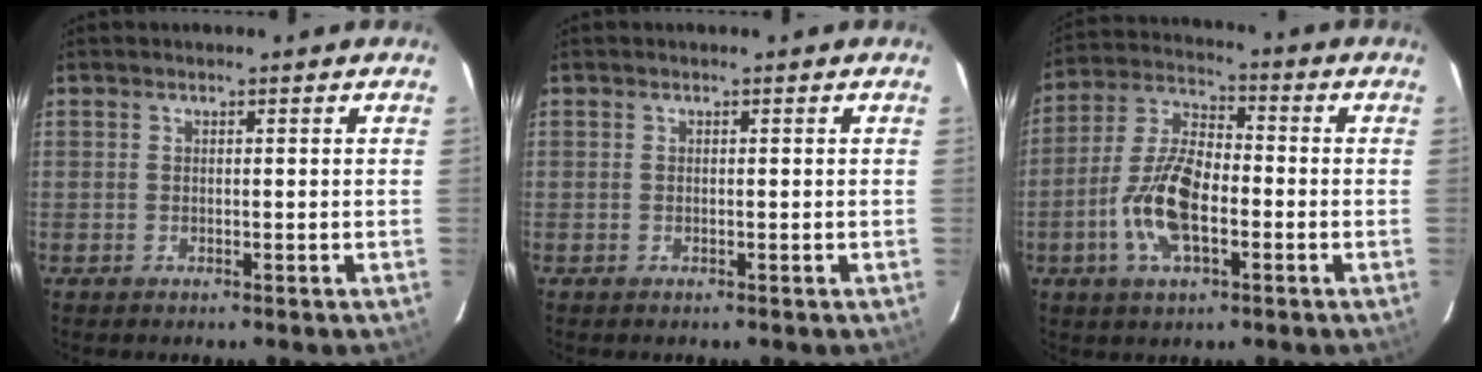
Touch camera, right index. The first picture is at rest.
{"total": 0.0}
{"total": 12.4, "force": [-3.7, 5.5, 10.5], "torque": [-0.221, 0.008, -0.073]}